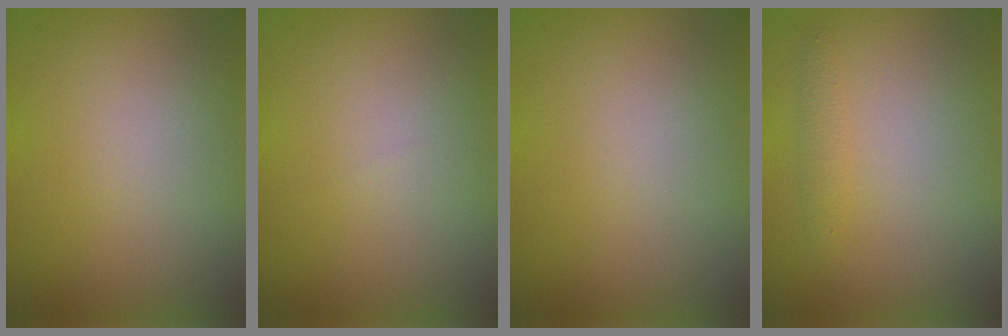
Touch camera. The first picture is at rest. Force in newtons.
{"total": 0.0}
{"total": 0.0}
{"total": 1.1, "press": 1.1, "slide": 0.1}